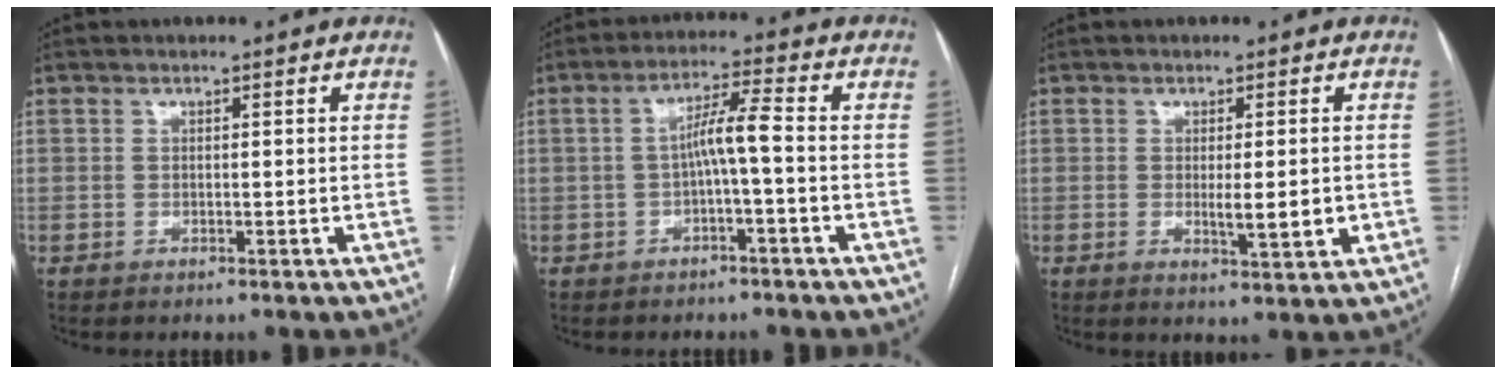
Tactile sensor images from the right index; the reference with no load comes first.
{"total": 4.9, "force": [-0.8, 0.0, 4.9], "torque": [-0.085, 0.020, -0.012]}
{"total": 4.5, "force": [-0.6, 0.7, 4.4], "torque": [-0.069, -0.008, -0.005]}